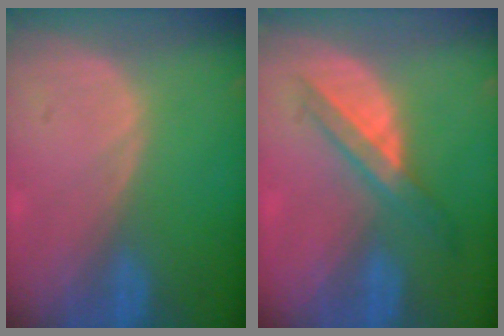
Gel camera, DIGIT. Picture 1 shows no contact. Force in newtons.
{"total": 5.8, "press": 5.3, "slide": 2.3}